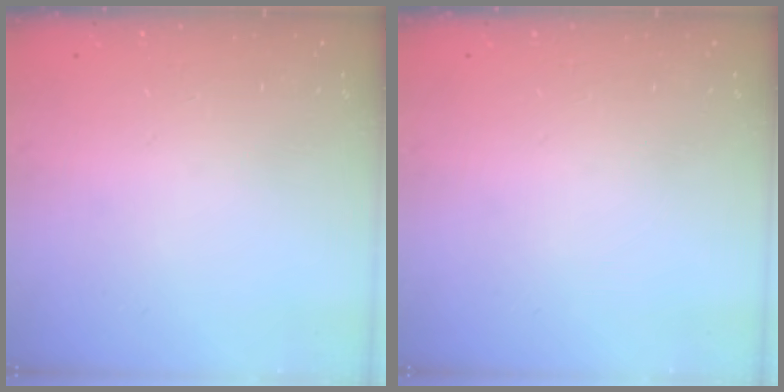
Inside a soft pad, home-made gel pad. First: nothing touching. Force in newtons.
{"total": 0.0}